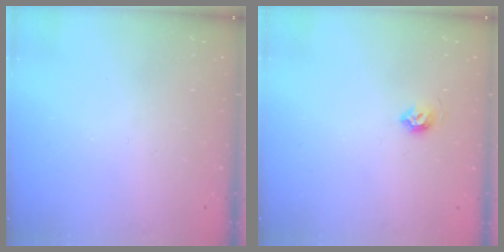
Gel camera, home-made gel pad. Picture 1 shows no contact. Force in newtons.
{"total": 4.9, "press": 4.9, "slide": 0.7}